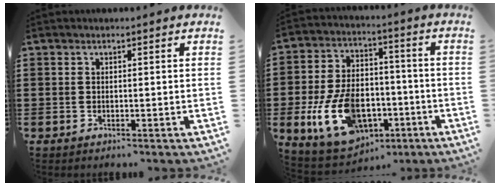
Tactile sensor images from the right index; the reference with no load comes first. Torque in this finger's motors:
{"motor_torque": [1.82, -0.32, 0.94, 0.21]}